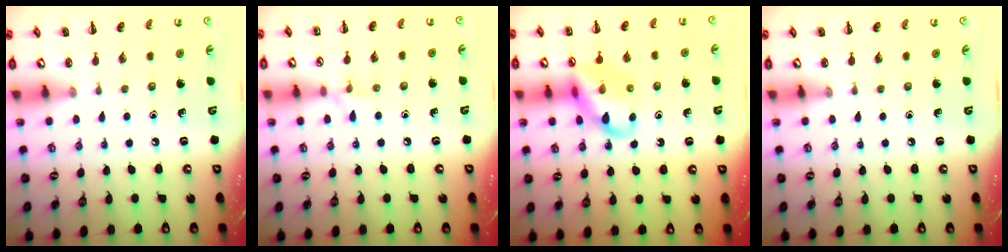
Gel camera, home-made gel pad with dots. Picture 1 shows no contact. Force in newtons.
{"total": 5.0, "press": 4.7, "slide": 1.7}
{"total": 12.4, "press": 12.2, "slide": 2.0}
{"total": 0.0}